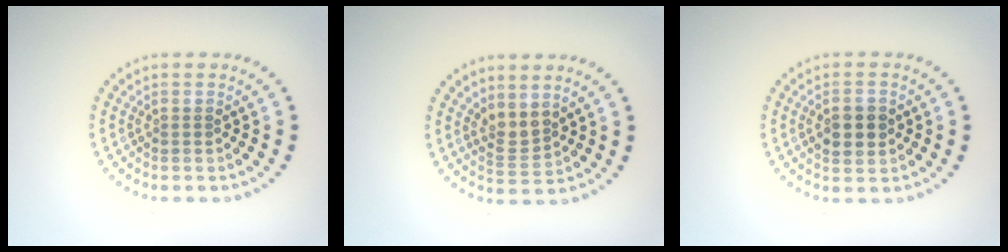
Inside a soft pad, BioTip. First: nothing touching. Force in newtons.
{"total": 2.0, "press": 1.6, "slide": 1.3}
{"total": 2.8, "press": 2.7, "slide": 0.2}